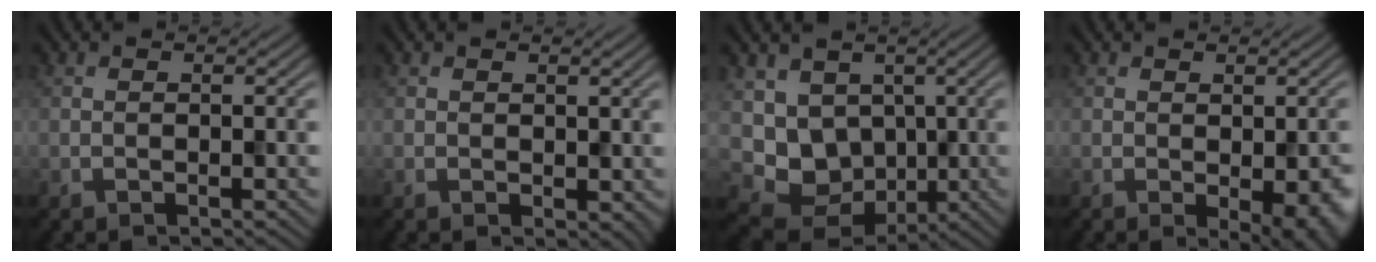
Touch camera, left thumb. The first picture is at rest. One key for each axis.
{"total": 0.9, "fx": 0.4, "fy": 0.8, "fz": 0.4, "tx": -0.010, "ty": -0.008, "tz": 0.008}
{"total": 6.9, "fx": 0.0, "fy": 6.1, "fz": 3.3, "tx": -0.083, "ty": -0.032, "tz": 0.001}
{"total": 5.3, "fx": -1.5, "fy": 2.4, "fz": 4.5, "tx": -0.059, "ty": -0.024, "tz": 0.000}